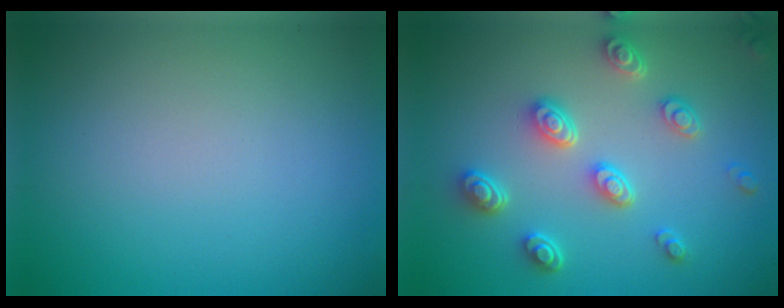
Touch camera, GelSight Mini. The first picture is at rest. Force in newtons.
{"total": 4.5, "press": 3.7, "slide": 2.6}